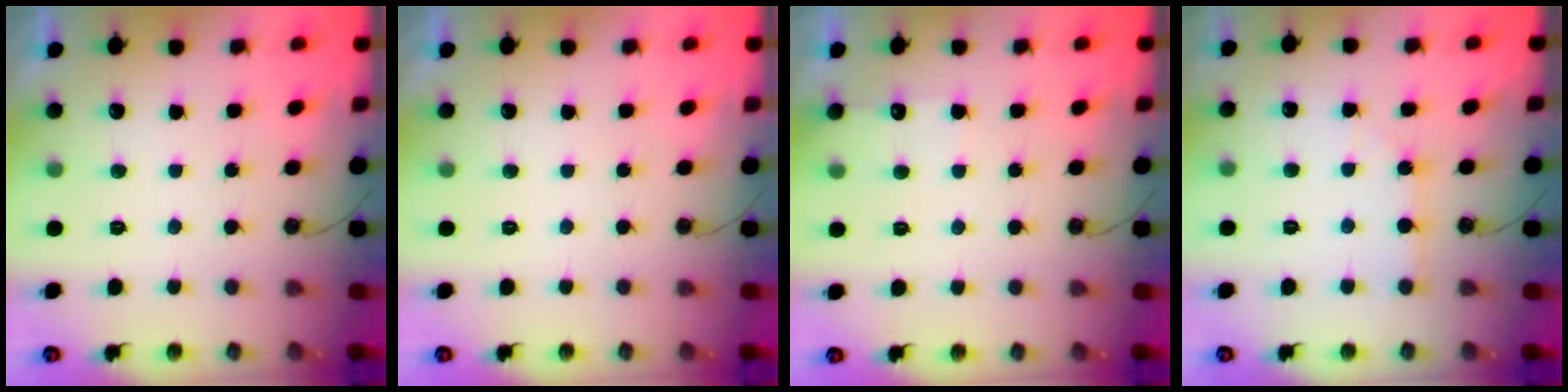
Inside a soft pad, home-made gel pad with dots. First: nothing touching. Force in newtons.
{"total": 0.0}
{"total": 3.8, "press": 3.8, "slide": 0.5}
{"total": 2.6, "press": 2.6, "slide": 0.3}